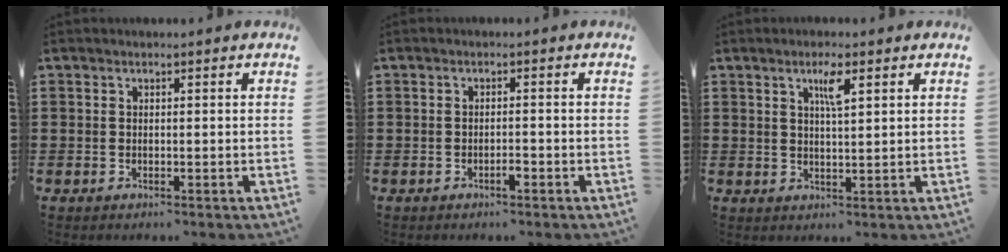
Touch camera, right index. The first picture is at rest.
{"total": 1.5, "force": [-0.9, 0.3, 1.1], "torque": [-0.022, -0.003, -0.015]}
{"total": 3.4, "force": [1.8, 0.6, 2.8], "torque": [-0.054, 0.003, 0.026]}